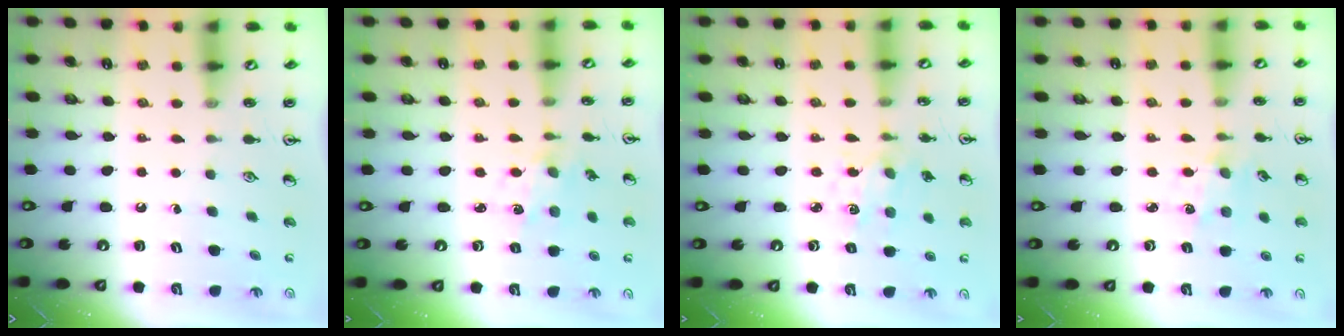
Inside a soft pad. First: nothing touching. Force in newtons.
{"total": 1.7, "press": 1.6, "slide": 0.3}
{"total": 1.3, "press": 1.3, "slide": 0.1}
{"total": 1.3, "press": 1.3, "slide": 0.2}